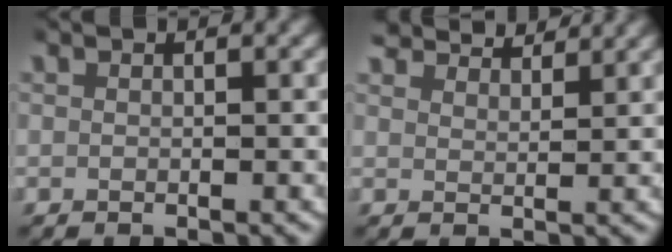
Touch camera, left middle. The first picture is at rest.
{"total": 3.7, "force": [3.6, 0.5, 0.9], "torque": [-0.014, 0.003, 0.061]}